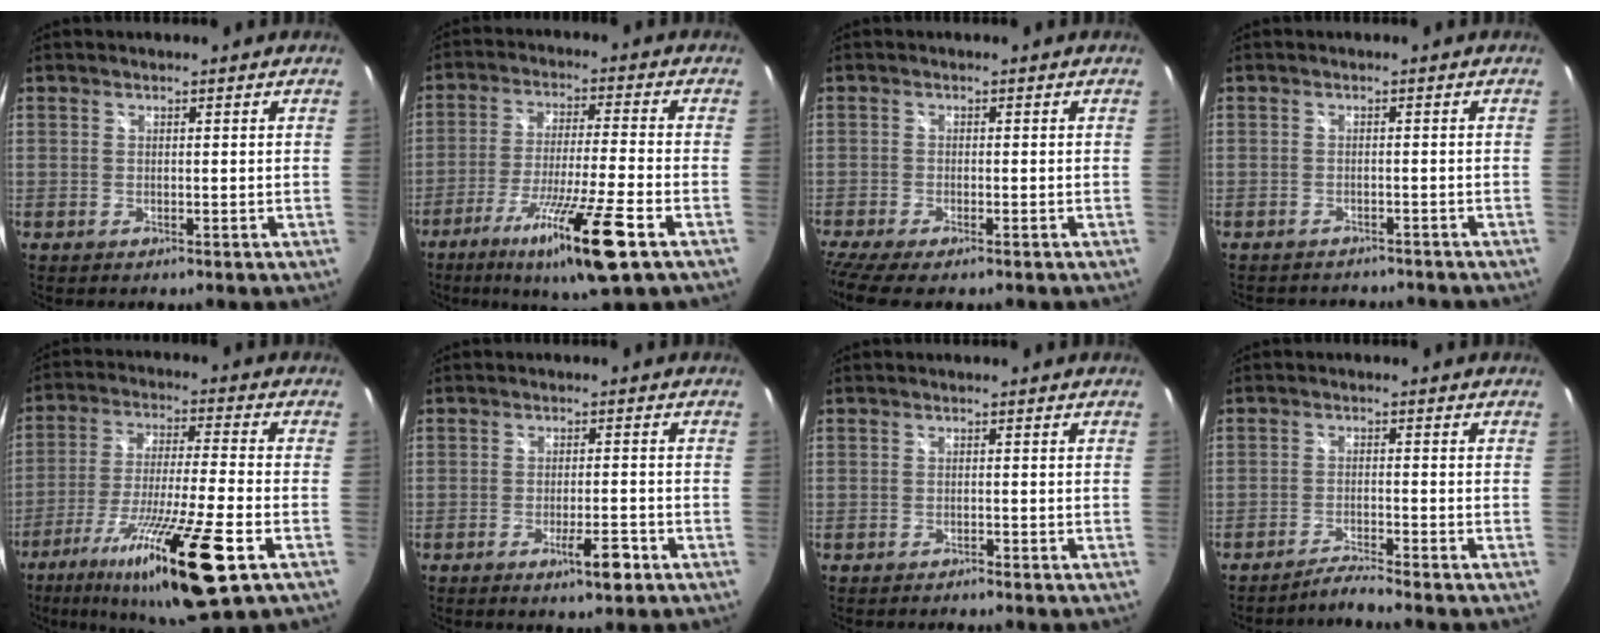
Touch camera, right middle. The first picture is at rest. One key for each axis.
{"total": 15.4, "fx": -8.6, "fy": 0.2, "fz": 12.7, "tx": -0.247, "ty": -0.041, "tz": -0.151}
{"total": 6.1, "fx": -4.9, "fy": 0.7, "fz": 3.6, "tx": -0.086, "ty": -0.034, "tz": -0.089}
{"total": 5.4, "fx": -5.0, "fy": 1.6, "fz": 1.3, "tx": -0.032, "ty": -0.006, "tz": -0.067}
{"total": 20.3, "fx": -11.0, "fy": 1.5, "fz": 17.0, "tx": -0.323, "ty": -0.049, "tz": -0.191}
{"total": 4.7, "fx": -2.7, "fy": 0.9, "fz": 3.8, "tx": -0.068, "ty": -0.008, "tz": -0.040}
{"total": 0.9, "fx": -0.9, "fy": 0.0, "fz": 0.1, "tx": -0.004, "ty": -0.006, "tz": -0.016}
{"total": 3.2, "fx": -3.0, "fy": -1.2, "fz": 0.2, "tx": -0.025, "ty": 0.003, "tz": -0.057}